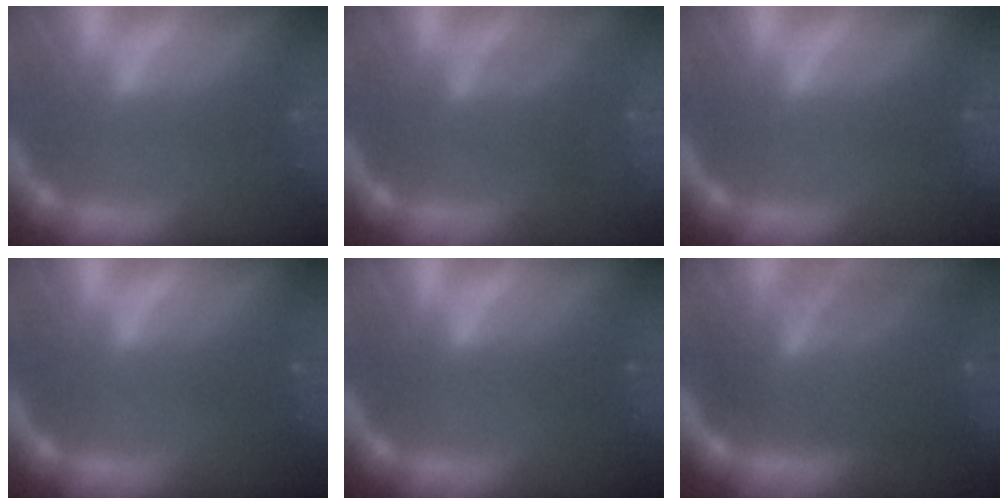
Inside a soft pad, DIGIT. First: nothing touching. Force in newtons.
{"total": 3.0}
{"total": 1.0}
{"total": 1.4}
{"total": 1.5}
{"total": 9.1}